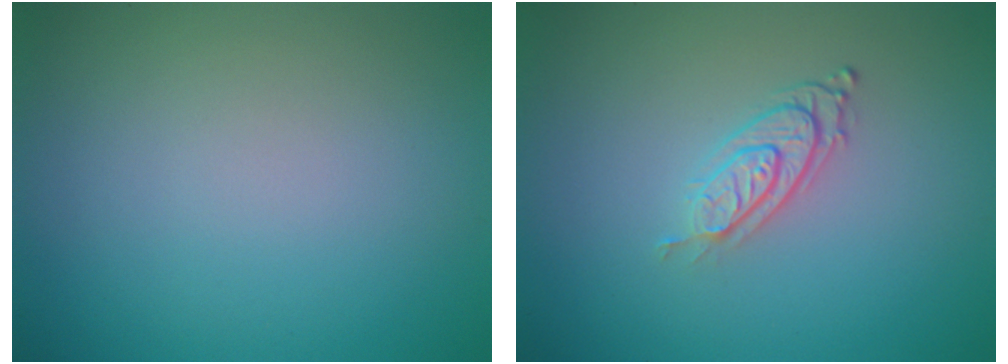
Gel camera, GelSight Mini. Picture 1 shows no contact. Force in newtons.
{"total": 2.9, "press": 1.9, "slide": 2.2}